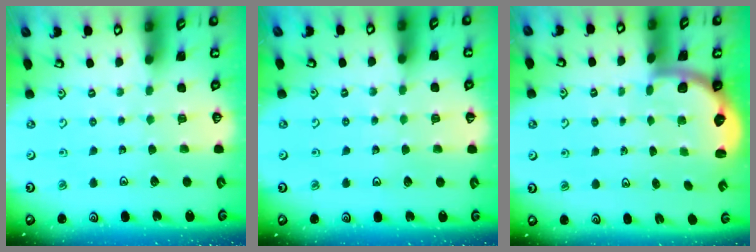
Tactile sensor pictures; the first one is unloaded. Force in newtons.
{"total": 2.2, "press": 2.2, "slide": 0.2}
{"total": 2.1, "press": 1.9, "slide": 1.0}